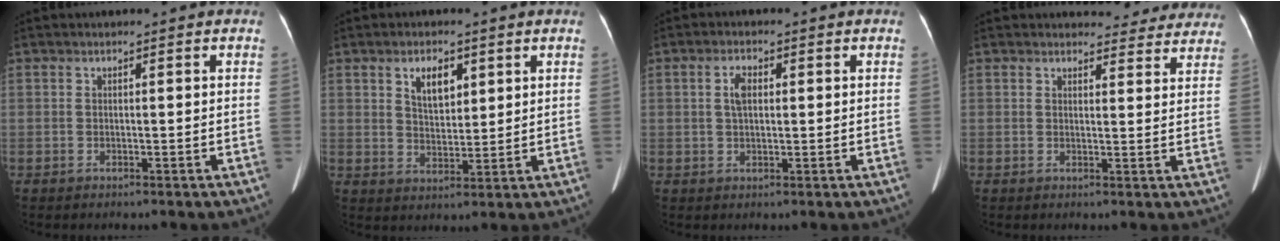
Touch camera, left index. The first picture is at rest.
{"total": 5.2, "force": [2.5, 2.6, 3.7], "torque": [-0.067, 0.009, 0.046]}
{"total": 2.9, "force": [0.7, 1.3, 2.5], "torque": [-0.052, 0.012, 0.012]}
{"total": 10.0, "force": [9.6, 2.8, 1.3], "torque": [0.021, -0.010, 0.087]}